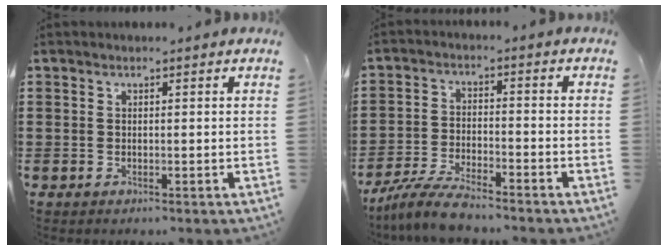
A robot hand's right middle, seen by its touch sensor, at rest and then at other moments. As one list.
[{"total": 6.0, "force": [-5.5, 0.5, 2.4], "torque": [-0.058, -0.006, -0.109]}]